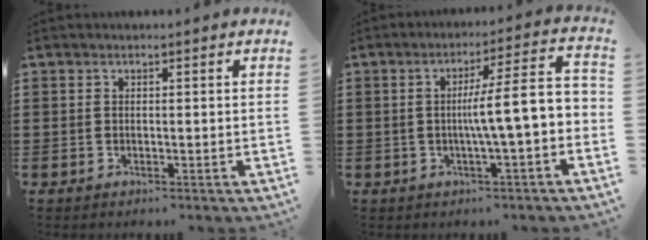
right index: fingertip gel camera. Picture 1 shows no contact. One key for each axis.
{"total": 9.5, "fx": -0.8, "fy": 1.2, "fz": 9.4, "tx": -0.150, "ty": -0.004, "tz": -0.021}